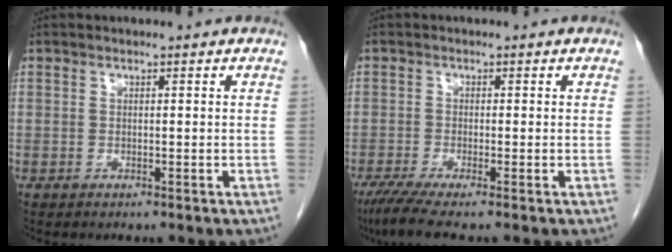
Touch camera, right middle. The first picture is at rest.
{"total": 4.8, "force": [-3.5, -0.2, 3.3], "torque": [-0.061, -0.015, -0.066]}